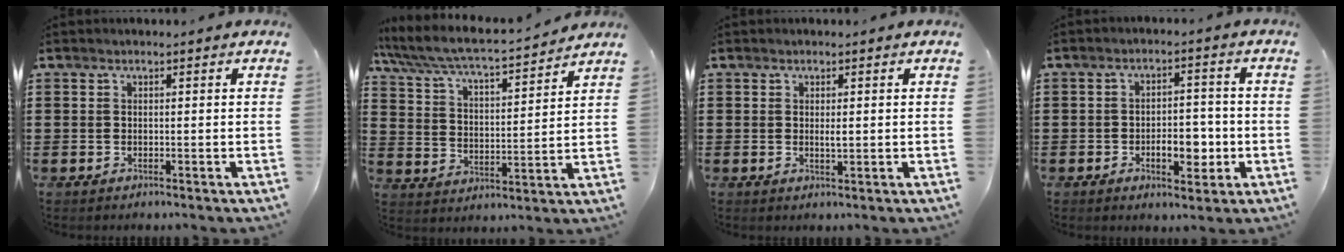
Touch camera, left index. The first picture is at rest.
{"total": 6.0, "force": [5.5, 0.4, 2.3], "torque": [-0.071, -0.038, 0.089]}
{"total": 1.4, "force": [0.1, 0.4, 1.3], "torque": [-0.025, 0.000, 0.002]}
{"total": 6.0, "force": [-1.8, 3.2, 4.8], "torque": [-0.075, 0.007, -0.034]}